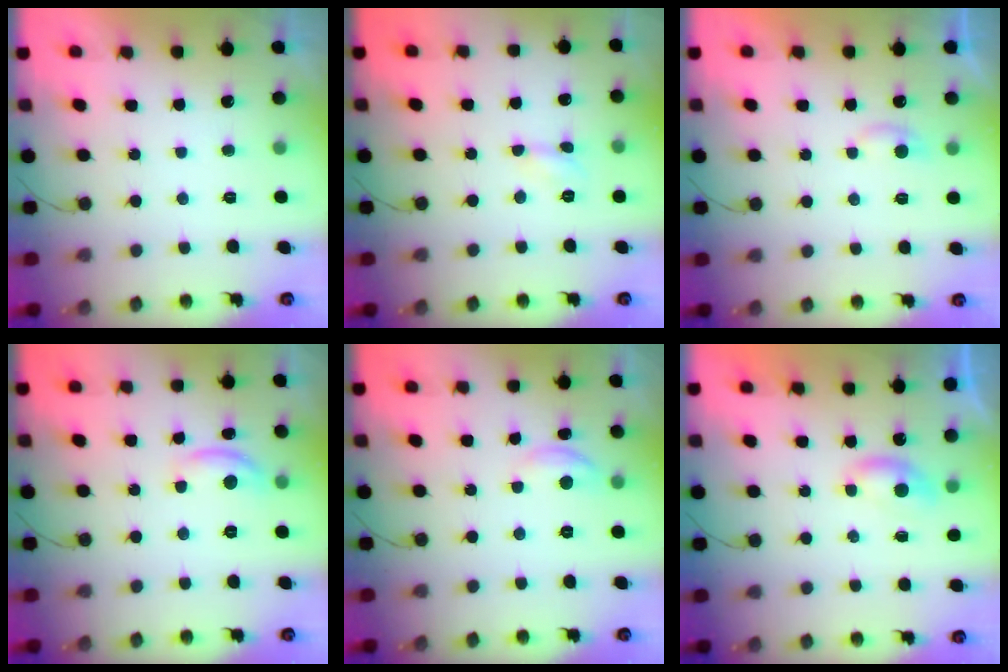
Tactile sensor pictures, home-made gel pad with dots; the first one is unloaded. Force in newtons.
{"total": 3.1, "press": 3.0, "slide": 0.4}
{"total": 3.4, "press": 3.4, "slide": 0.3}
{"total": 6.7, "press": 6.7, "slide": 0.5}
{"total": 4.7, "press": 4.6, "slide": 0.5}
{"total": 4.5, "press": 4.5, "slide": 0.4}